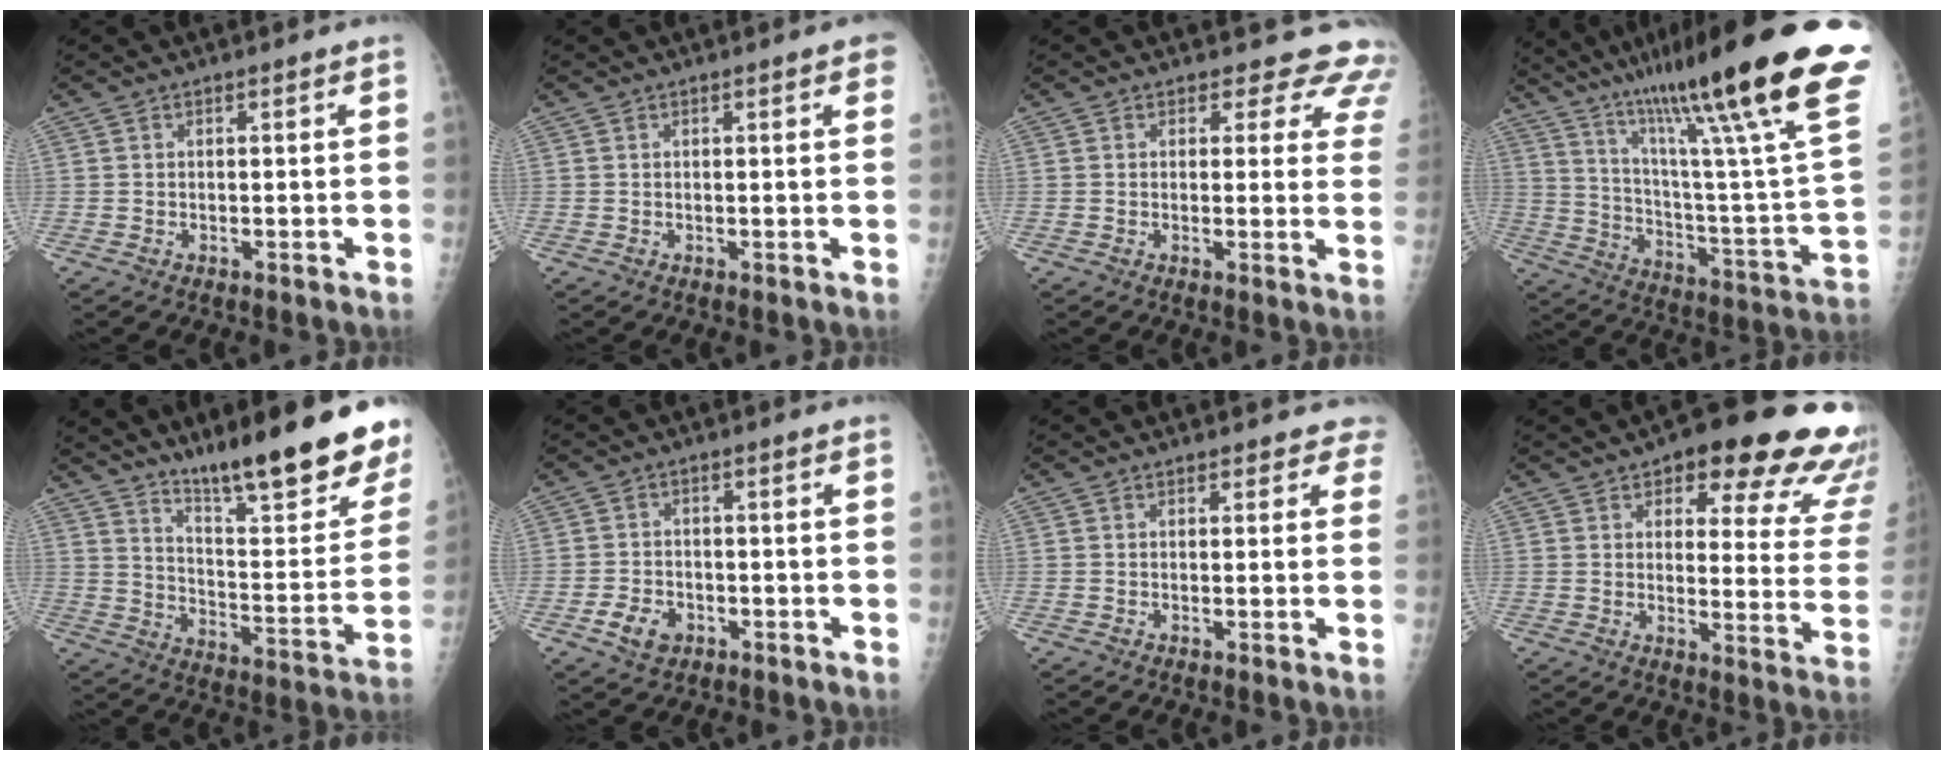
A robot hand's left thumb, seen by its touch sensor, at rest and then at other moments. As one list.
[{"total": 2.3, "force": [1.2, 0.6, 1.8], "torque": [-0.016, 0.002, 0.010]}, {"total": 9.8, "force": [8.5, 4.7, 1.6], "torque": [0.037, -0.040, 0.061]}, {"total": 35.4, "force": [23.1, 3.1, 26.7], "torque": [-0.336, -0.082, 0.354]}, {"total": 24.0, "force": [17.3, 4.3, 16.1], "torque": [-0.202, -0.101, 0.260]}, {"total": 4.8, "force": [-2.2, 3.4, 2.5], "torque": [-0.038, 0.010, -0.033]}, {"total": 3.0, "force": [2.5, 1.5, 0.0], "torque": [0.034, -0.011, 0.008]}, {"total": 22.3, "force": [15.6, 7.7, 14.0], "torque": [-0.115, -0.066, 0.173]}]